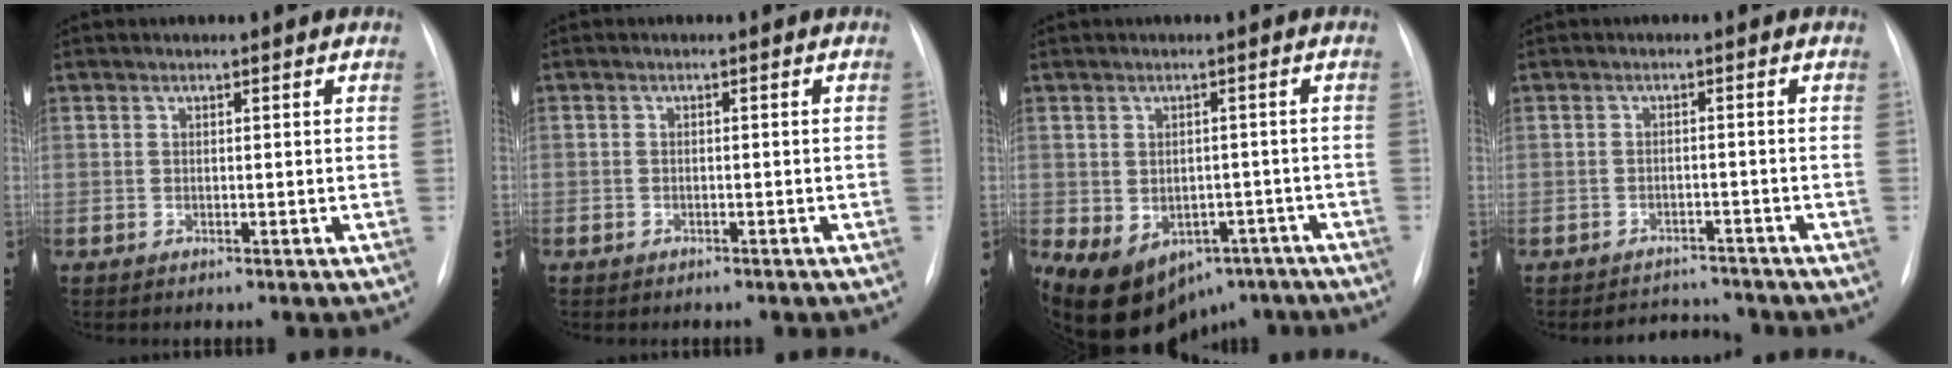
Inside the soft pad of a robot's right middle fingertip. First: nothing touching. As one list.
[{"total": 1.1, "force": [-0.8, 0.8, 0.1], "torque": [-0.009, 0.004, -0.012]}, {"total": 14.0, "force": [-8.0, 9.6, 6.3], "torque": [-0.125, 0.010, -0.100]}, {"total": 3.6, "force": [-3.5, 0.8, -0.4], "torque": [0.003, 0.004, -0.049]}]